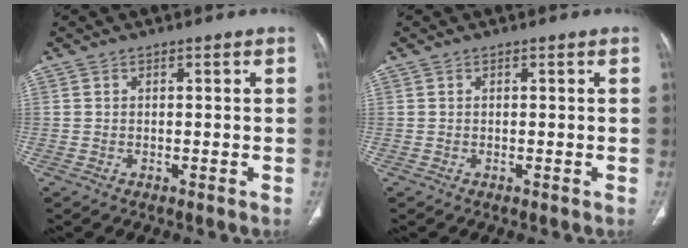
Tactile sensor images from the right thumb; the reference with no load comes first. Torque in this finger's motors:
{"motor_torque": [0.00, -0.01, 0.00, 0.00, 0.02]}